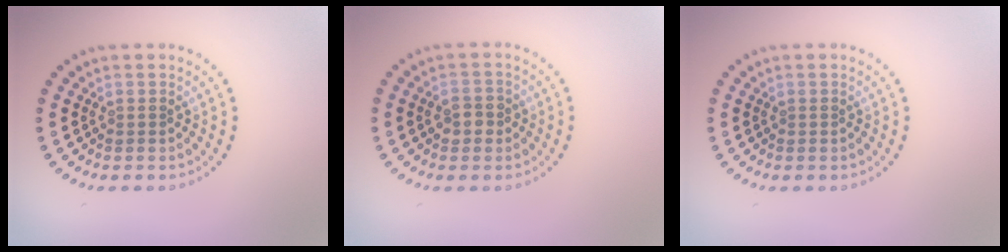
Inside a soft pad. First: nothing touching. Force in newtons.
{"total": 1.7, "press": 1.7, "slide": 0.2}
{"total": 0.0}